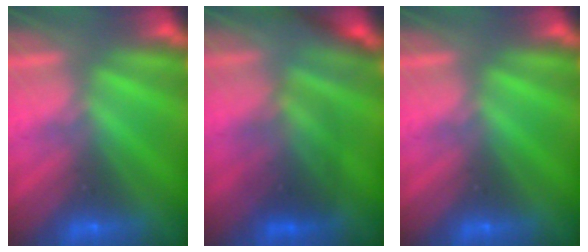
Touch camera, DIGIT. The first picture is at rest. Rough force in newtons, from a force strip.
{"total": 2.3}
{"total": 0.0}